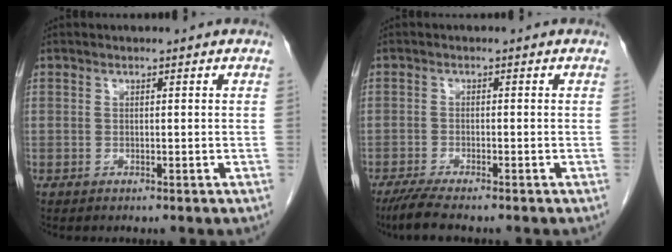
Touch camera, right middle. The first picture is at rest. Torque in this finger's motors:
{"motor_torque": [0.29, -0.19, 0.09, 0.02]}